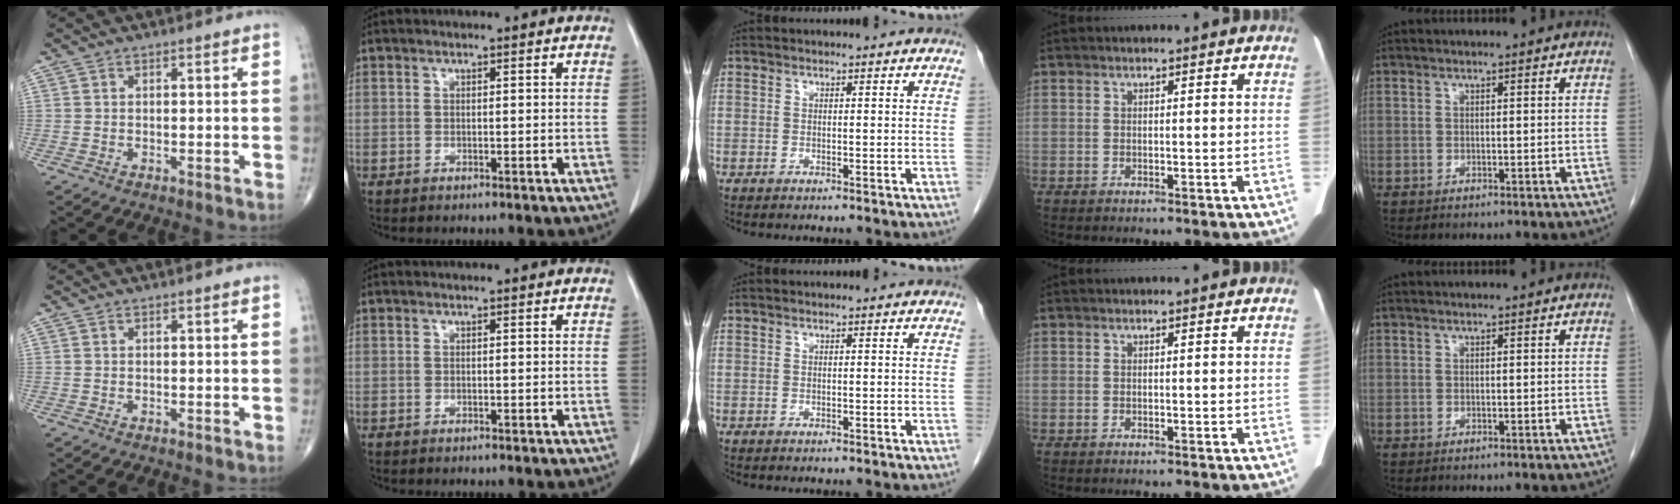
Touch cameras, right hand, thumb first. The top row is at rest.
{}